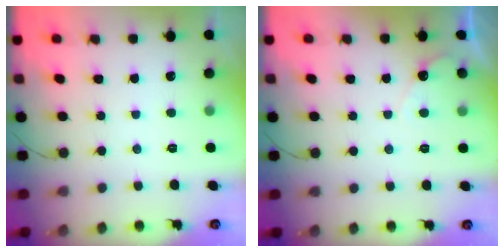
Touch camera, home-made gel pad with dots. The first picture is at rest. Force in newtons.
{"total": 3.4, "press": 3.4, "slide": 0.2}